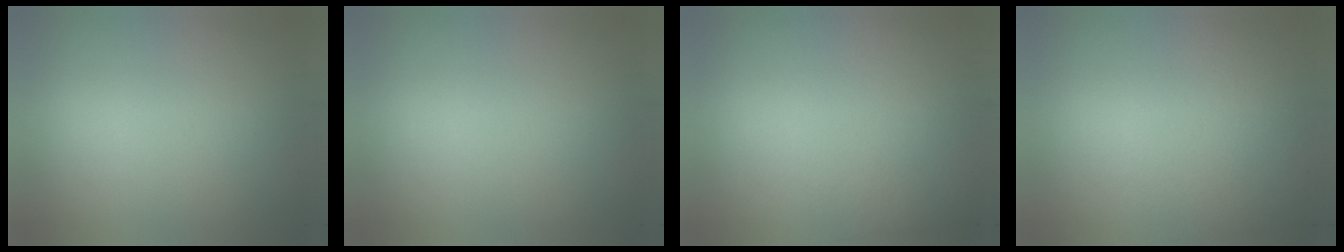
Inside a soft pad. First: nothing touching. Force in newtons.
{"total": 0.0}
{"total": 3.2}
{"total": 2.1}